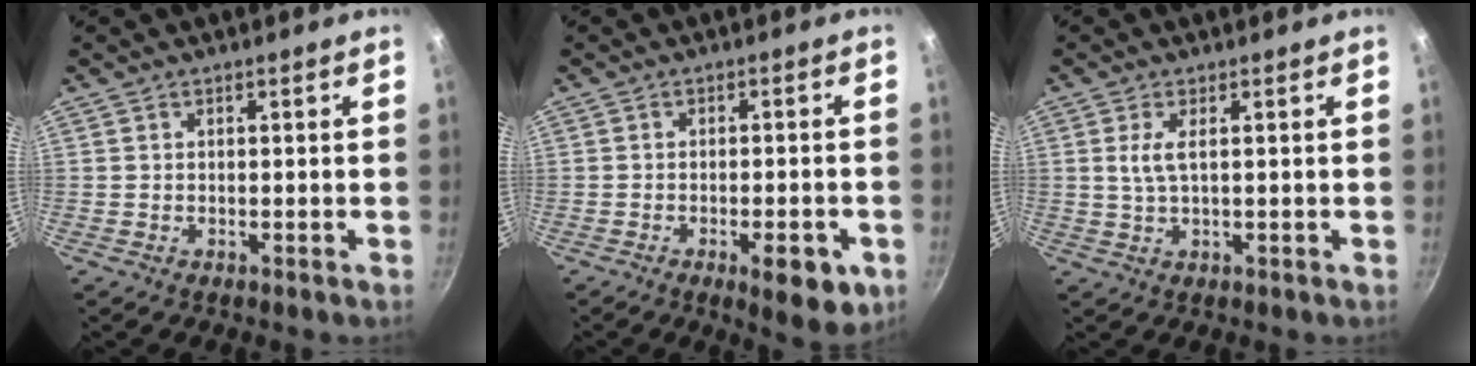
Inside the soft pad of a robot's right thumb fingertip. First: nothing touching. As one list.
[{"total": 8.0, "force": [-3.4, 2.7, 6.8], "torque": [-0.082, 0.002, -0.041]}, {"total": 3.1, "force": [0.7, 1.0, 2.9], "torque": [-0.075, 0.001, 0.020]}]